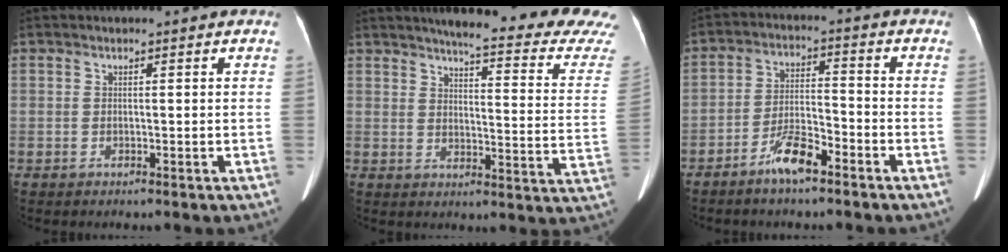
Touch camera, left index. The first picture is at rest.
{"total": 23.0, "force": [21.2, 0.2, 8.9], "torque": [-0.112, -0.100, 0.237]}
{"total": 6.3, "force": [-4.5, 1.2, 4.2], "torque": [-0.088, 0.001, -0.083]}